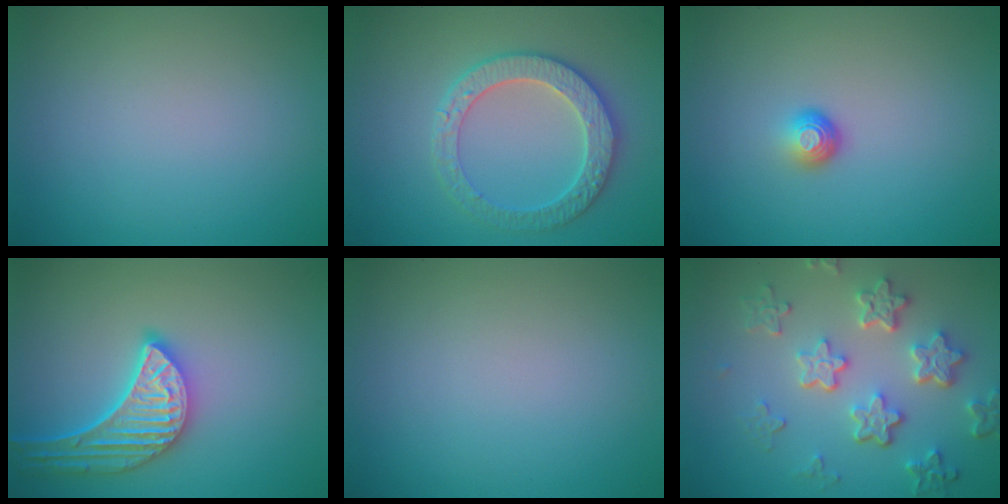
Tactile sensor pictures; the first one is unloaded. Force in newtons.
{"total": 4.2, "press": 4.0, "slide": 1.0}
{"total": 1.6, "press": 1.0, "slide": 1.2}
{"total": 5.3, "press": 4.7, "slide": 2.5}
{"total": 0.0}
{"total": 5.7, "press": 4.3, "slide": 3.7}